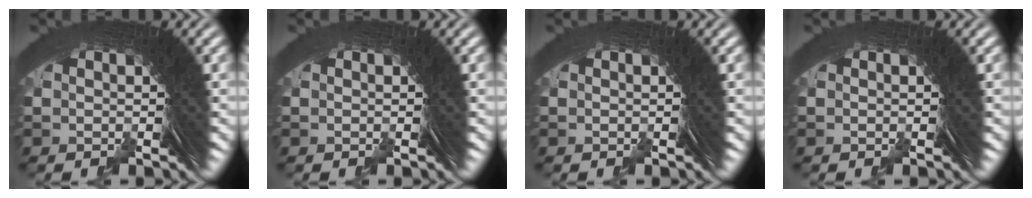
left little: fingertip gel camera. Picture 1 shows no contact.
{"total": 0.0}
{"total": 0.0}
{"total": 0.0}